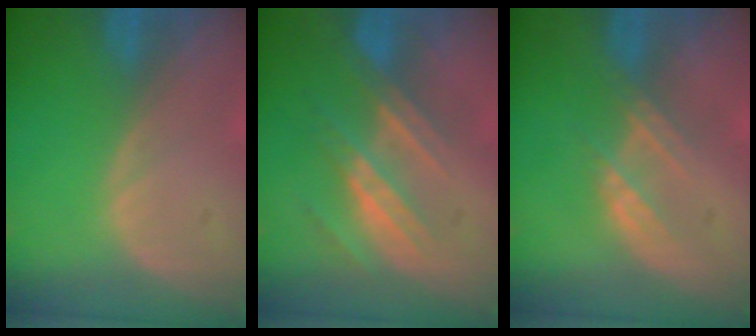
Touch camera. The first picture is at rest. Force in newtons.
{"total": 7.2, "press": 6.5, "slide": 3.1}
{"total": 3.0, "press": 3.0, "slide": 0.3}